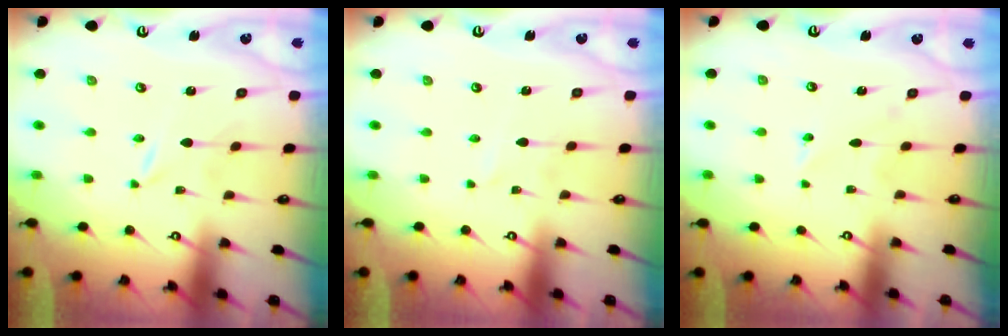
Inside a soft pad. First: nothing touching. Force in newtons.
{"total": 1.4, "press": 1.4, "slide": 0.1}
{"total": 4.7, "press": 4.7, "slide": 0.3}